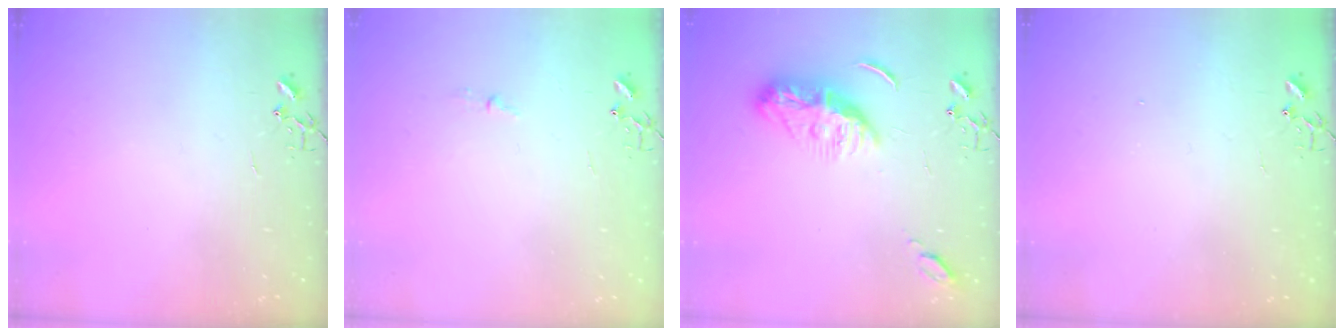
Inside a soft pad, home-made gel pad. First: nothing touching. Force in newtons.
{"total": 3.1, "press": 3.1, "slide": 0.4}
{"total": 11.0, "press": 11.0, "slide": 0.4}
{"total": 1.4, "press": 1.4, "slide": 0.3}